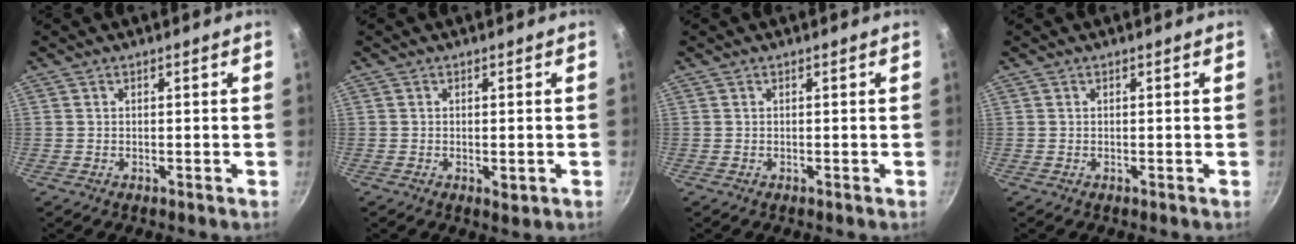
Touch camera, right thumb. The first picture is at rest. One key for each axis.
{"total": 2.0, "fx": -0.5, "fy": 0.9, "fz": 1.7, "tx": -0.027, "ty": -0.005, "tz": -0.005}
{"total": 0.0}
{"total": 0.0}